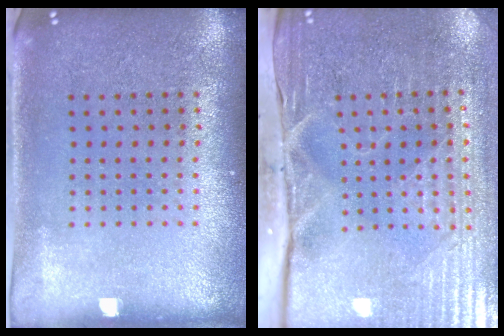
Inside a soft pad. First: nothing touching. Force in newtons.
{"total": 4.8, "press": 4.3, "slide": 2.2}